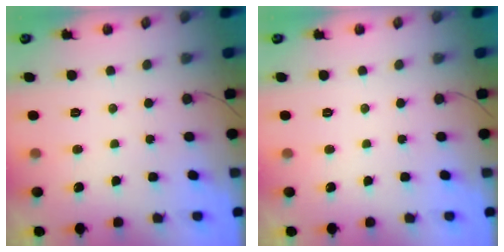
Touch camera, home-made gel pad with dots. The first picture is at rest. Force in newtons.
{"total": 0.0}